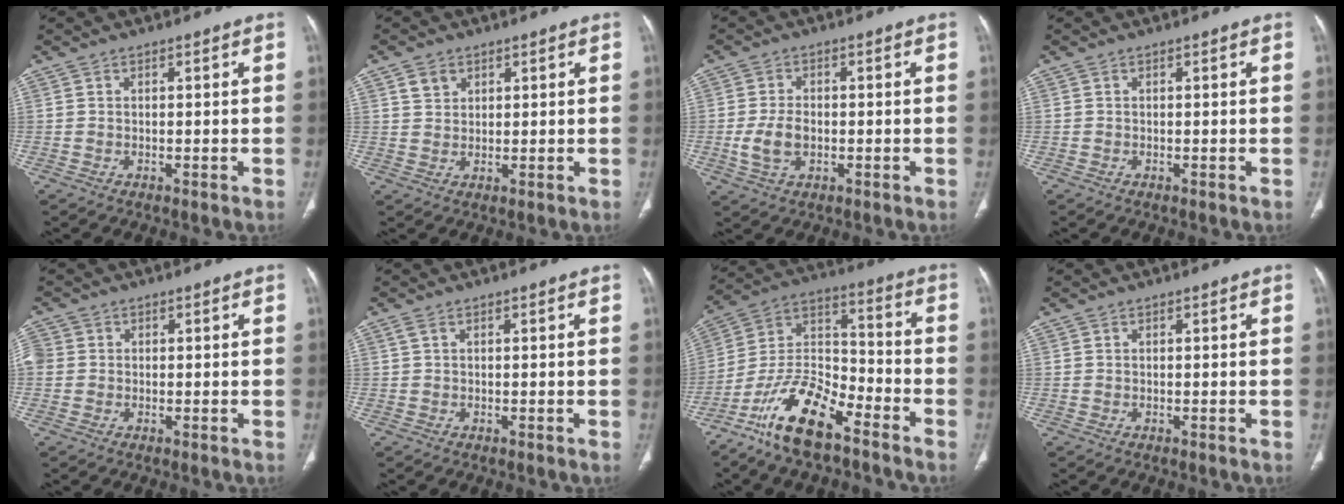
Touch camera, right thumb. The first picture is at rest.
{"total": 3.2, "force": [1.7, 2.4, 1.2], "torque": [-0.010, -0.009, 0.035]}
{"total": 5.4, "force": [-1.0, 3.5, 4.1], "torque": [-0.081, 0.005, -0.017]}
{"total": 0.0}
{"total": 5.0, "force": [0.3, 4.5, 2.1], "torque": [-0.056, 0.016, 0.007]}
{"total": 0.7, "force": [0.3, 0.4, 0.5], "torque": [-0.012, 0.007, 0.007]}
{"total": 15.3, "force": [-10.4, 5.6, 9.6], "torque": [-0.172, 0.071, -0.202]}
{"total": 0.0}